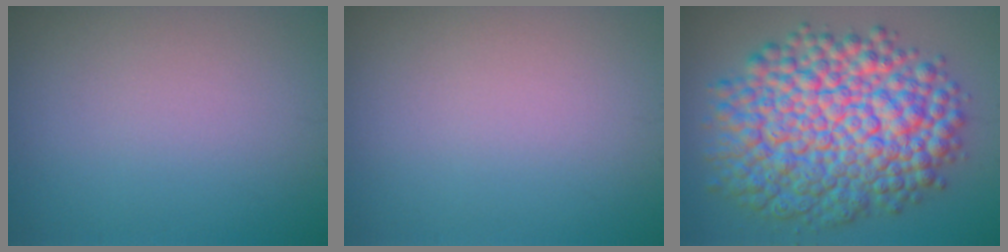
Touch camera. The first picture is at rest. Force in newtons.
{"total": 0.0}
{"total": 12.6, "press": 12.6, "slide": 0.3}